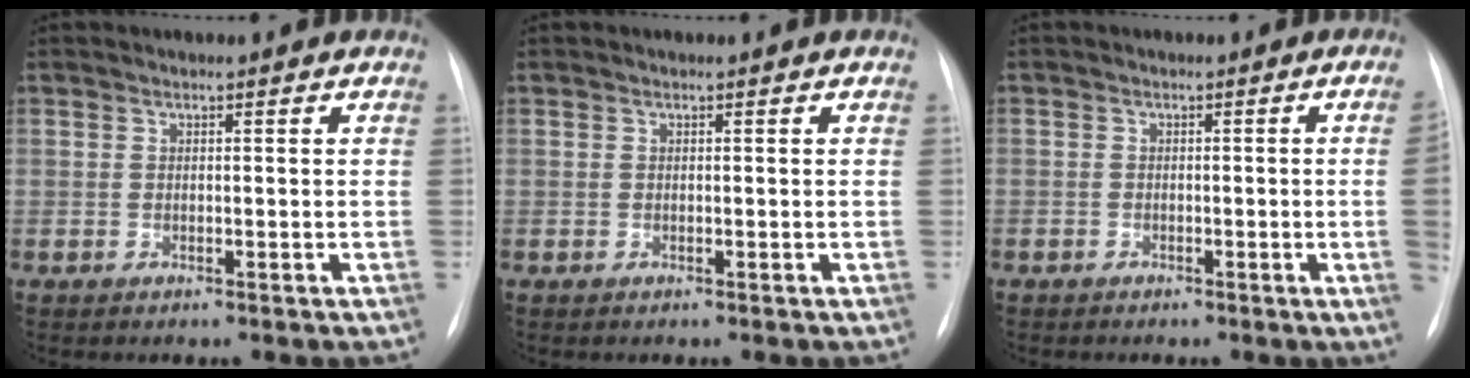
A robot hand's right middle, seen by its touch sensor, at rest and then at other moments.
{"total": 0.0}
{"total": 2.9, "force": [-0.7, -0.6, 2.8], "torque": [-0.035, -0.002, -0.012]}